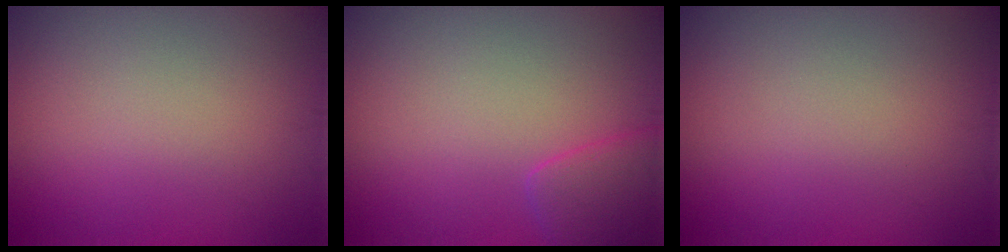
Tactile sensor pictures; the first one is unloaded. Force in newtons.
{"total": 2.5, "press": 2.5, "slide": 0.3}
{"total": 0.0}